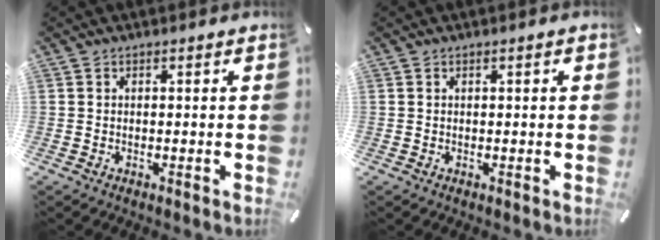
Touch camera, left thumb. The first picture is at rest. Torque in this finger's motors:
{"motor_torque": [-0.19, -0.57, 0.05, 0.11, 0.00]}